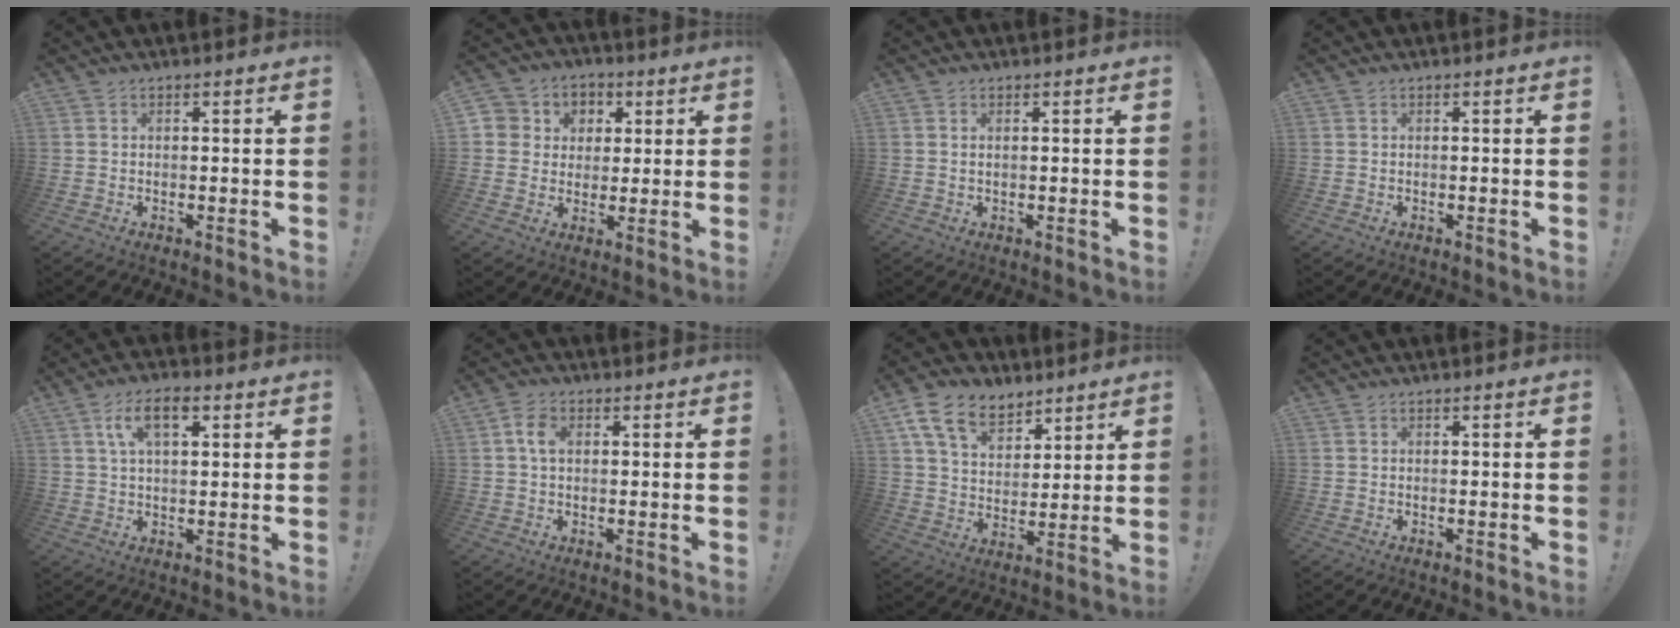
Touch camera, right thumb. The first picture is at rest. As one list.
[{"total": 7.6, "force": [0.9, 7.4, 1.6], "torque": [-0.019, -0.002, 0.025]}, {"total": 0.8, "force": [0.2, 0.0, 0.7], "torque": [-0.016, 0.002, 0.004]}, {"total": 0.0}, {"total": 8.2, "force": [3.4, 3.9, 6.5], "torque": [-0.110, 0.004, 0.058]}, {"total": 4.8, "force": [1.0, 3.1, 3.5], "torque": [-0.066, 0.010, 0.019]}, {"total": 14.0, "force": [8.8, 8.8, 6.5], "torque": [-0.122, -0.043, 0.170]}, {"total": 0.0}]